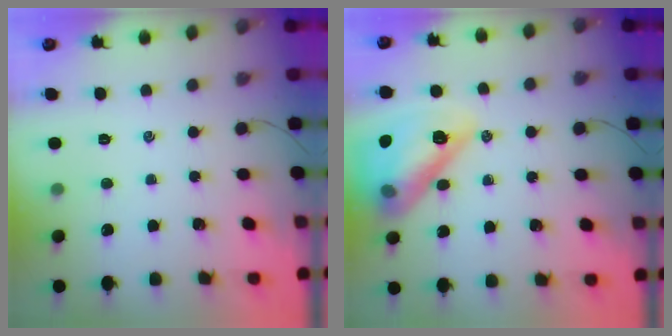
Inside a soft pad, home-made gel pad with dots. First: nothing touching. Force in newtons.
{"total": 21.6, "press": 21.2, "slide": 4.3}